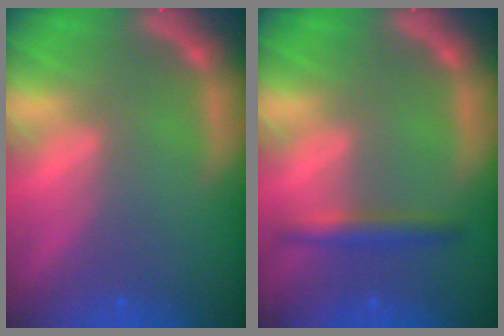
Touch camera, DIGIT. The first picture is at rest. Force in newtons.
{"total": 2.4}